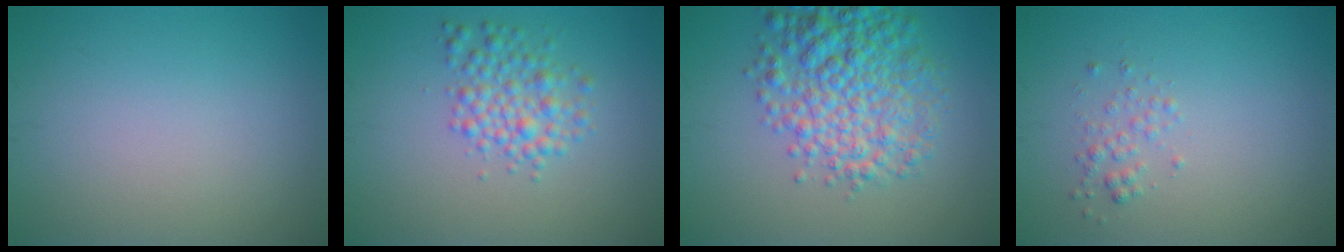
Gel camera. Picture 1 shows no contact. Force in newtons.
{"total": 3.3, "press": 3.3, "slide": 0.1}
{"total": 7.1, "press": 7.1, "slide": 0.2}
{"total": 1.2, "press": 1.2, "slide": 0.1}